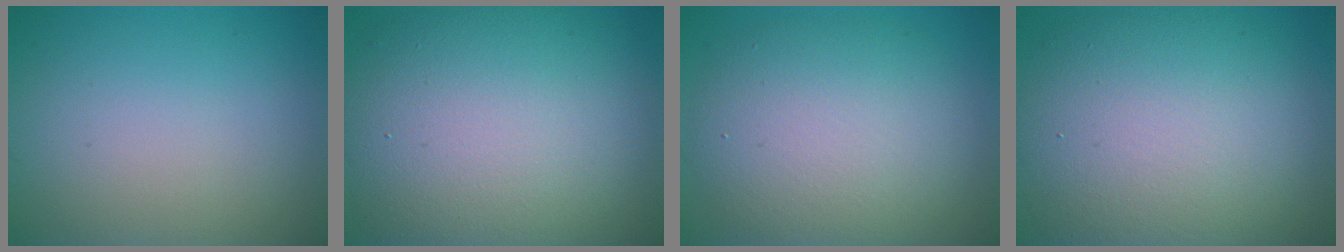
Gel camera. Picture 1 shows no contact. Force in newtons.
{"total": 14.6, "press": 14.5, "slide": 0.9}
{"total": 8.4, "press": 8.4, "slide": 0.7}
{"total": 13.0, "press": 12.9, "slide": 0.9}